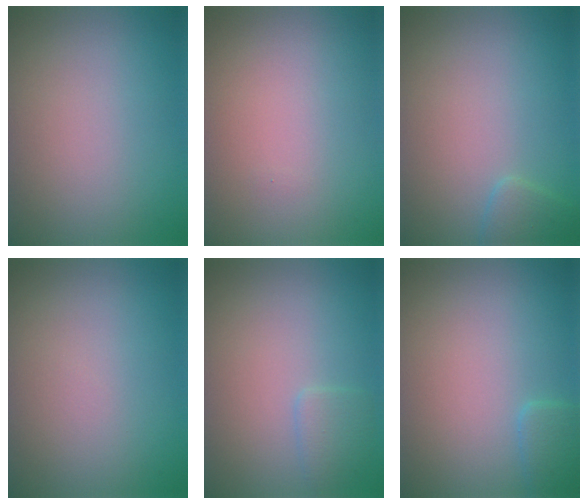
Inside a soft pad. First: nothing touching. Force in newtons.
{"total": 0.0}
{"total": 1.4, "press": 1.4, "slide": 0.1}
{"total": 0.0}
{"total": 1.4, "press": 1.4, "slide": 0.0}
{"total": 1.4, "press": 1.4, "slide": 0.1}